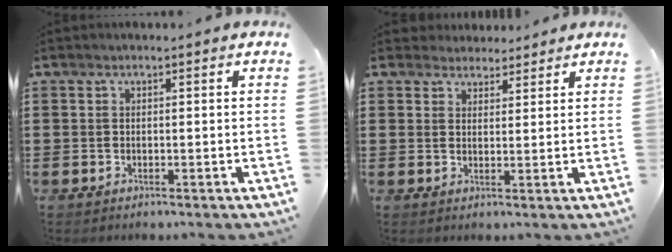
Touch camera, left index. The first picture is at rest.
{"total": 2.8, "force": [2.5, 1.3, -0.1], "torque": [-0.007, 0.005, 0.049]}